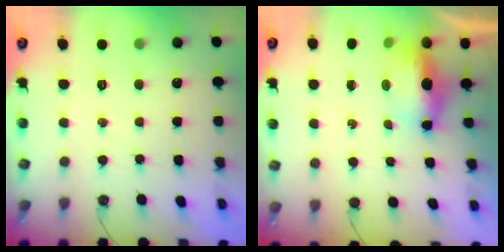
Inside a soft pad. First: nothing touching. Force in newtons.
{"total": 13.9, "press": 8.4, "slide": 11.0}